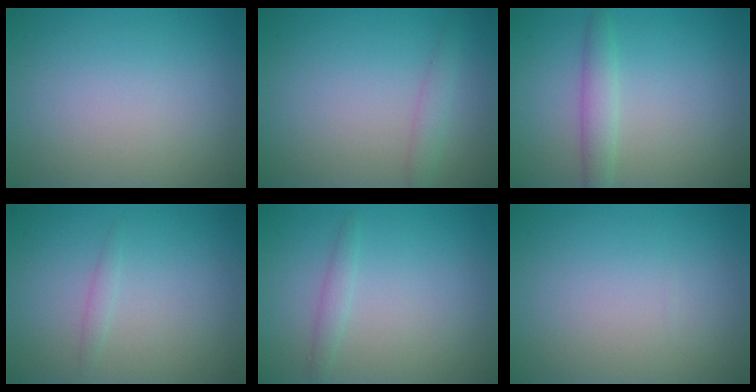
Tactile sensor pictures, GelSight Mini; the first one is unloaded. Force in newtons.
{"total": 1.4, "press": 1.4, "slide": 0.1}
{"total": 2.1, "press": 2.1, "slide": 0.1}
{"total": 0.8, "press": 0.8, "slide": 0.1}
{"total": 1.1, "press": 1.1, "slide": 0.0}
{"total": 0.0}